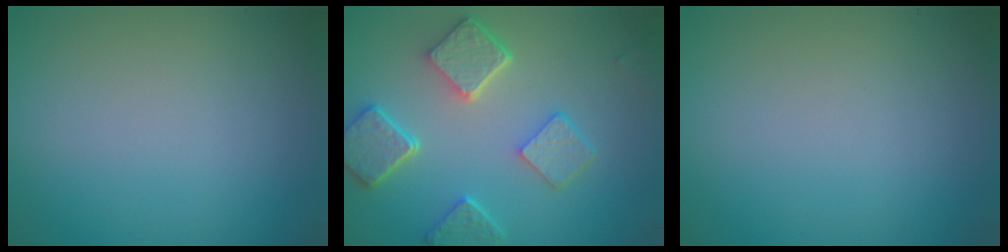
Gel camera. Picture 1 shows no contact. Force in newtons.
{"total": 5.5, "press": 4.4, "slide": 3.3}
{"total": 0.0}